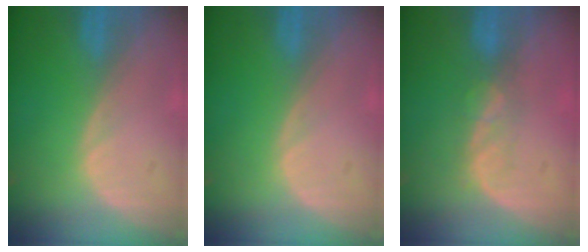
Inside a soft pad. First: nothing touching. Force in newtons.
{"total": 0.0}
{"total": 3.7, "press": 3.4, "slide": 1.5}